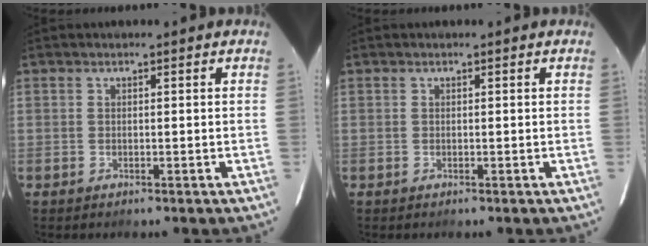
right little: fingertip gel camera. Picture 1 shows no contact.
{"total": 0.0}